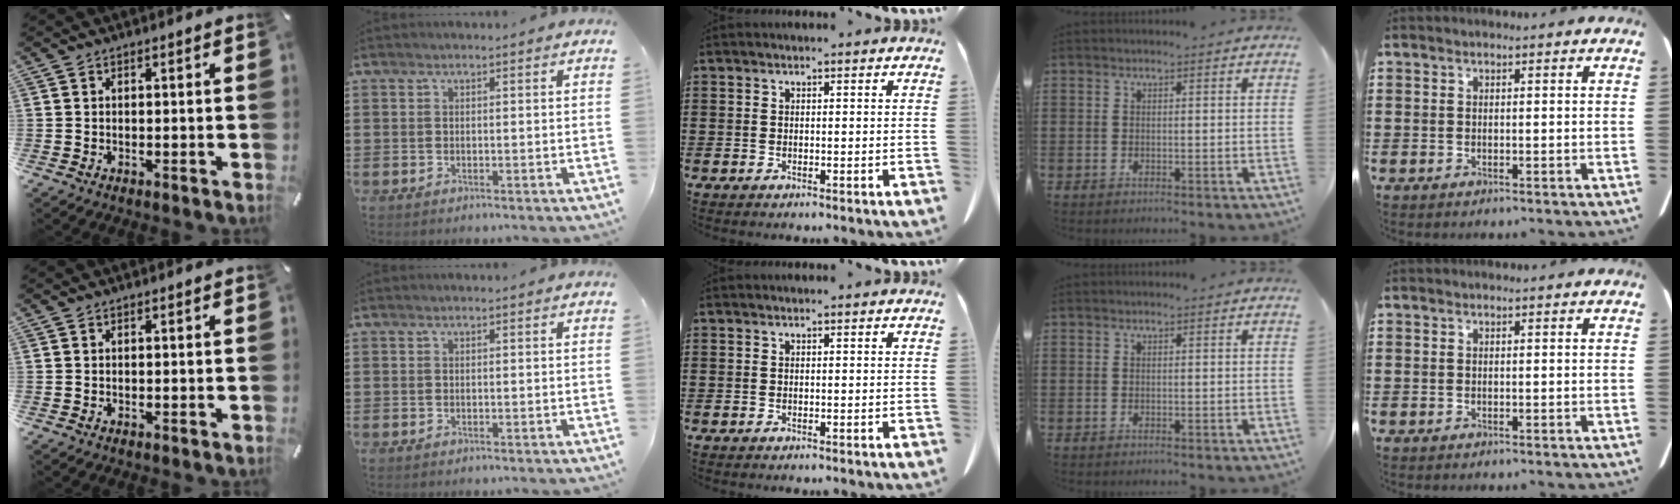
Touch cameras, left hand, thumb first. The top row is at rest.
{}